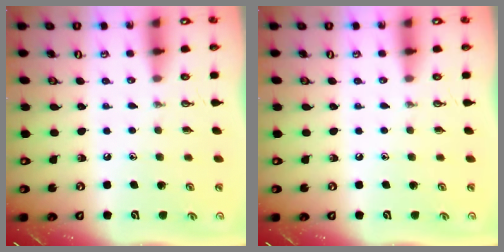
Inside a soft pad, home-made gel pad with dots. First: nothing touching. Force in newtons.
{"total": 0.0}